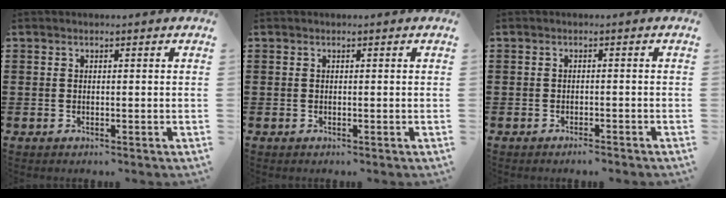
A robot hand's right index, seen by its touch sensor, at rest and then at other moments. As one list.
[{"total": 0.0}, {"total": 1.1, "force": [-1.0, 0.0, 0.4], "torque": [-0.009, -0.001, -0.019]}]